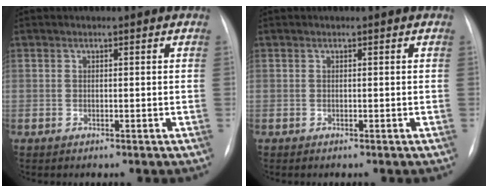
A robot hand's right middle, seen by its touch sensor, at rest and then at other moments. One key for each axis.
{"total": 0.0}